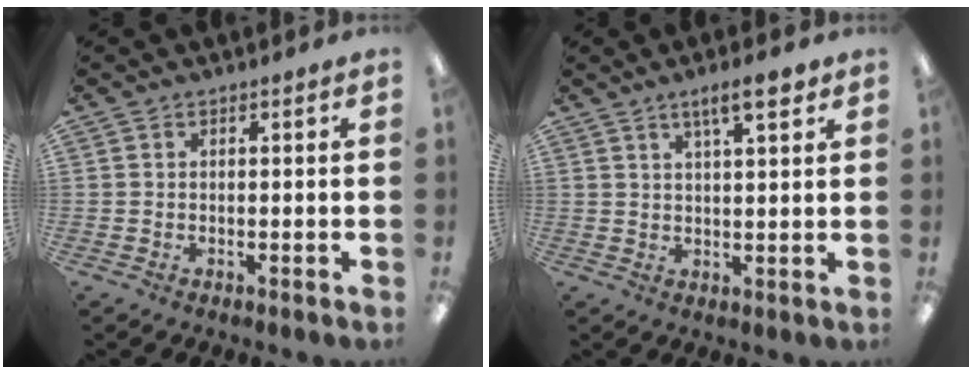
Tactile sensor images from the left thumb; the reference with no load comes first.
{"total": 6.3, "force": [4.0, 1.6, 4.6], "torque": [-0.067, -0.015, 0.061]}